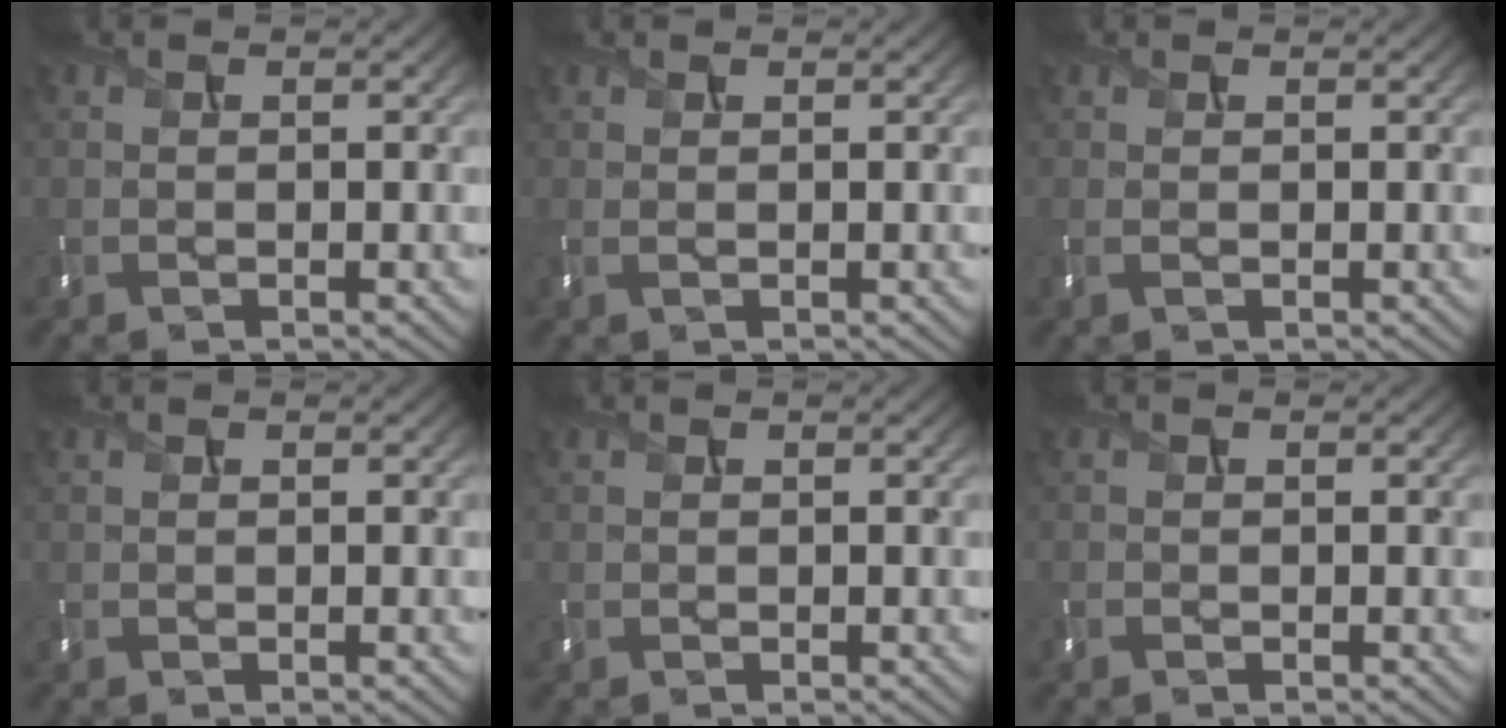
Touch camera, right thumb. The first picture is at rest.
{"total": 0.8, "force": [0.5, 0.0, 0.7], "torque": [-0.017, 0.005, 0.009]}
{"total": 0.8, "force": [0.2, 0.1, 0.7], "torque": [-0.019, 0.003, 0.004]}
{"total": 0.0}
{"total": 0.0}
{"total": 0.5, "force": [-0.5, 0.1, 0.1], "torque": [-0.003, -0.001, -0.011]}